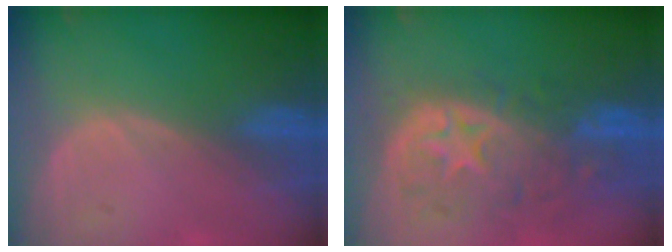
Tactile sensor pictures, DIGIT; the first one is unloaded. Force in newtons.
{"total": 11.2, "press": 9.8, "slide": 5.3}